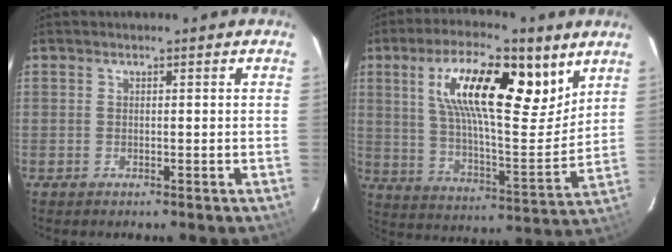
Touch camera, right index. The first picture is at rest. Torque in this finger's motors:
{"motor_torque": [1.53, 0.61, 1.05, 0.21]}